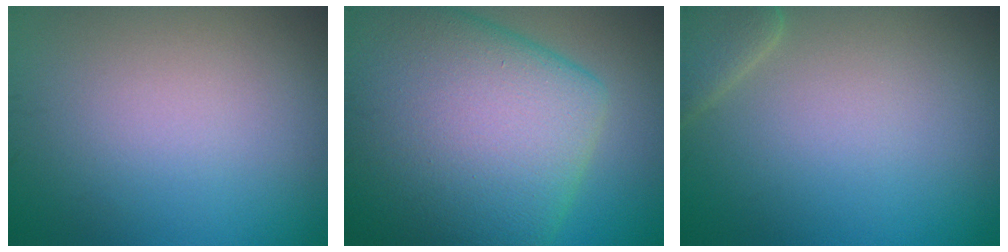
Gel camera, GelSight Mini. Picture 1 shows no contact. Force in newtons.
{"total": 16.5, "press": 16.5, "slide": 0.5}
{"total": 2.6, "press": 2.6, "slide": 0.2}